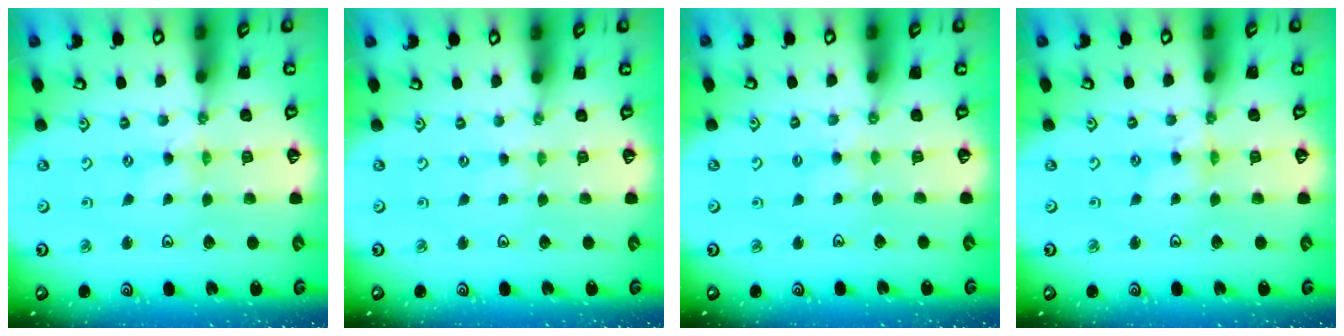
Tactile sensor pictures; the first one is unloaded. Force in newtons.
{"total": 0.5, "press": 0.5, "slide": 0.1}
{"total": 2.3, "press": 2.3, "slide": 0.4}
{"total": 1.7, "press": 1.7, "slide": 0.2}